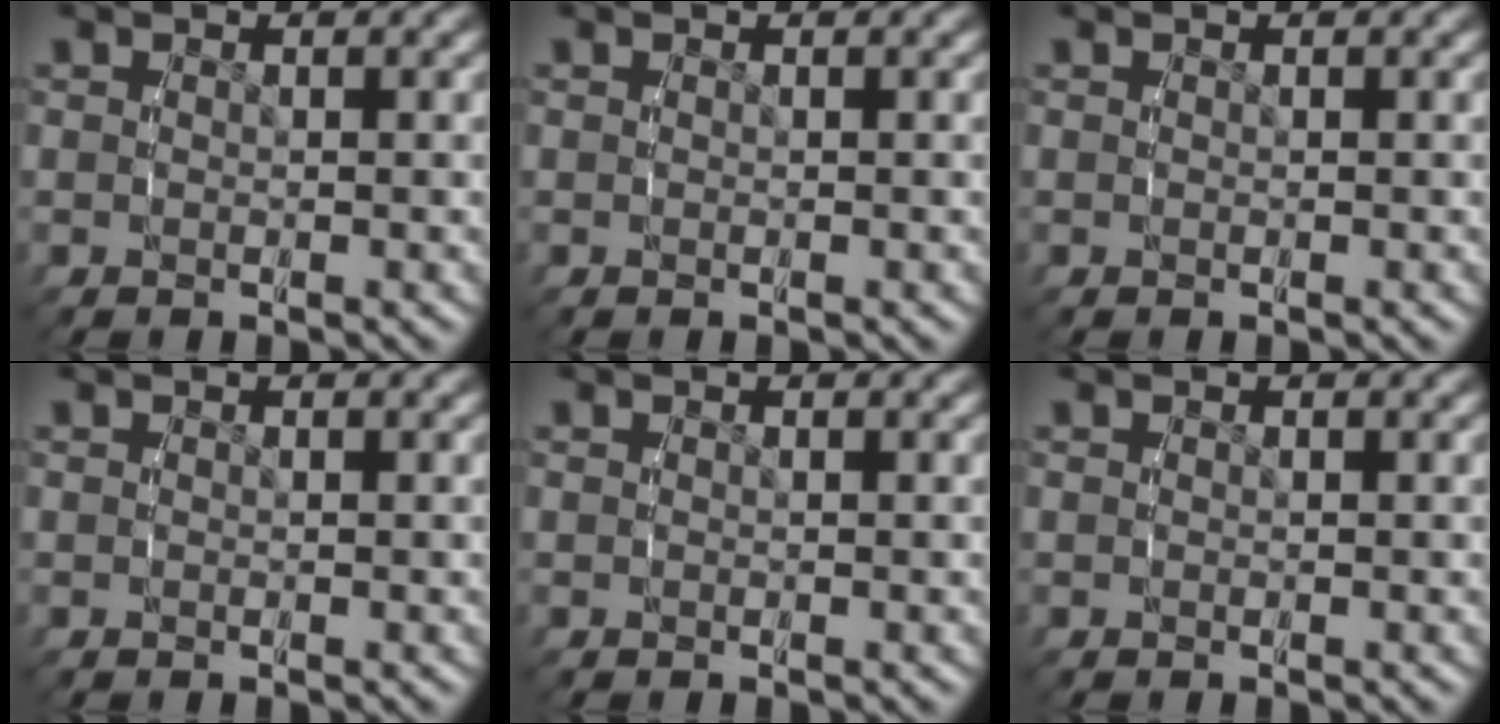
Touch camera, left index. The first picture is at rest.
{"total": 0.0}
{"total": 0.0}
{"total": 0.0}
{"total": 0.0}
{"total": 0.0}